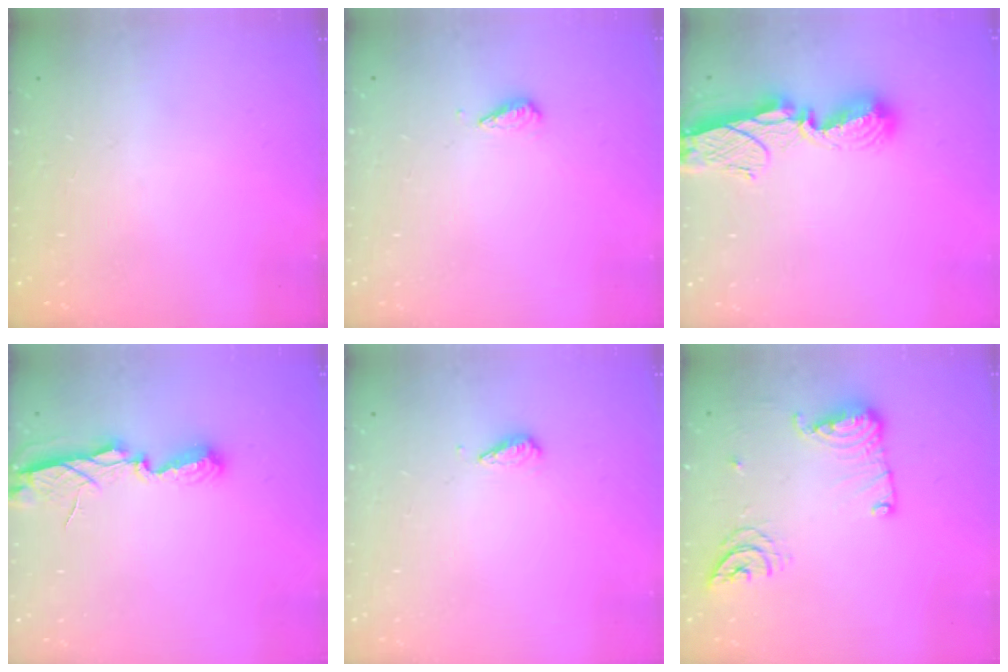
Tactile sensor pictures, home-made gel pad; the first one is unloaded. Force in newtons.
{"total": 3.6, "press": 3.6, "slide": 0.5}
{"total": 9.7, "press": 9.7, "slide": 0.9}
{"total": 6.6, "press": 6.6, "slide": 0.2}
{"total": 3.6, "press": 3.6, "slide": 0.5}
{"total": 12.2, "press": 12.1, "slide": 1.2}